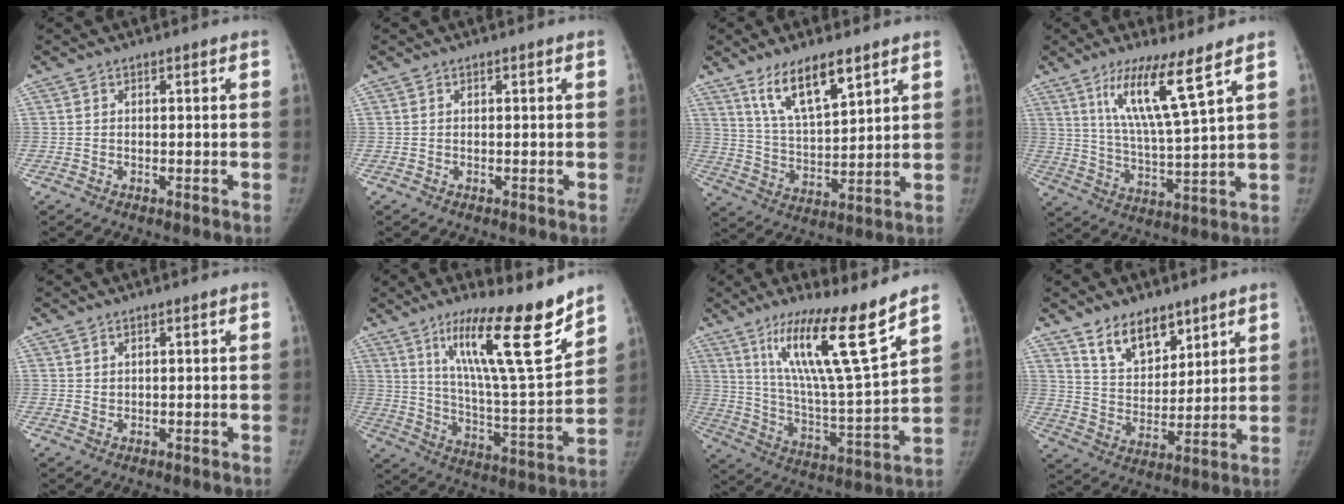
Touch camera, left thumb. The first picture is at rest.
{"total": 0.0}
{"total": 11.5, "force": [7.4, 3.8, 7.9], "torque": [-0.124, -0.043, 0.145]}
{"total": 12.0, "force": [7.0, 0.5, 9.7], "torque": [-0.179, -0.045, 0.137]}
{"total": 0.7, "force": [0.6, 0.3, 0.1], "torque": [0.006, -0.005, 0.010]}
{"total": 20.4, "force": [13.4, 2.7, 15.2], "torque": [-0.216, -0.083, 0.226]}
{"total": 18.6, "force": [11.9, 1.2, 14.3], "torque": [-0.223, -0.076, 0.212]}
{"total": 11.1, "force": [7.7, 6.1, 5.2], "torque": [-0.050, -0.055, 0.144]}